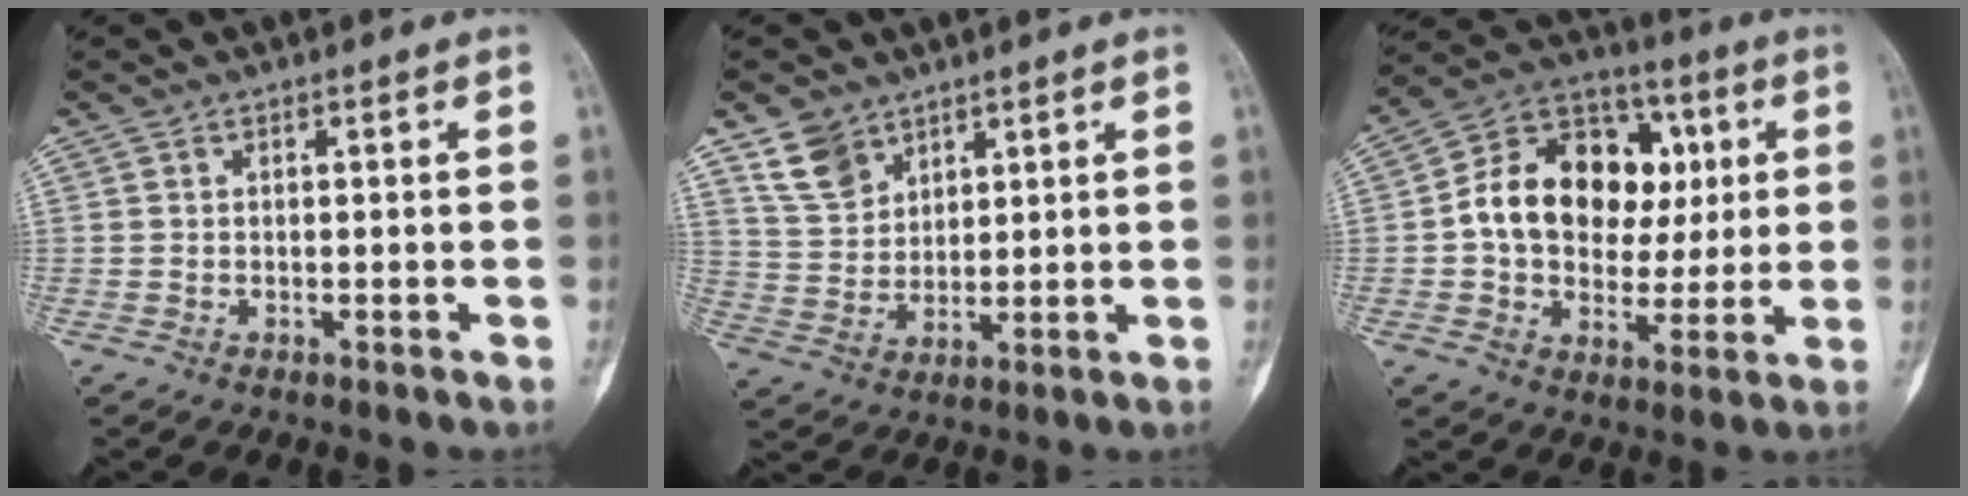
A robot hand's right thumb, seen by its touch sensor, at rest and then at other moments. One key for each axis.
{"total": 7.6, "fx": 5.2, "fy": 4.9, "fz": 2.5, "tx": -0.030, "ty": -0.024, "tz": 0.112}
{"total": 18.6, "fx": 2.2, "fy": 14.1, "fz": 11.8, "tx": -0.151, "ty": 0.025, "tz": 0.034}